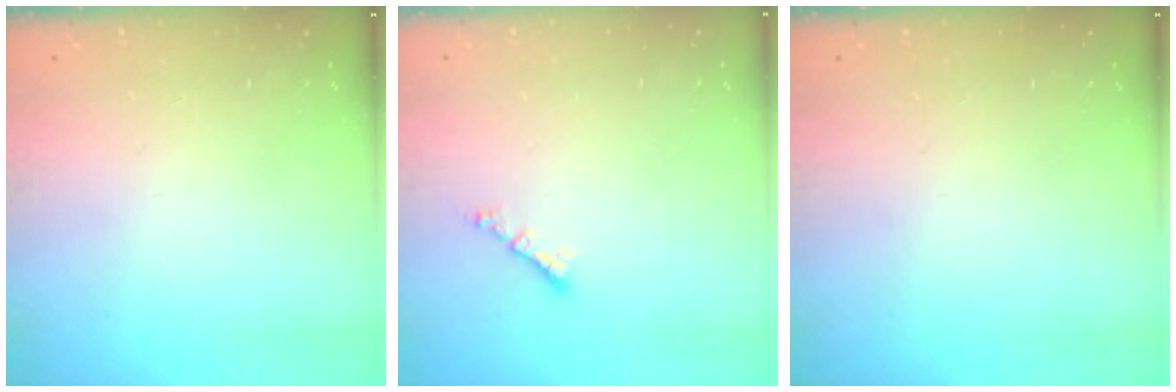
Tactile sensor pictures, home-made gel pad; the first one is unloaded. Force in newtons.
{"total": 1.8, "press": 1.8, "slide": 0.2}
{"total": 0.0}